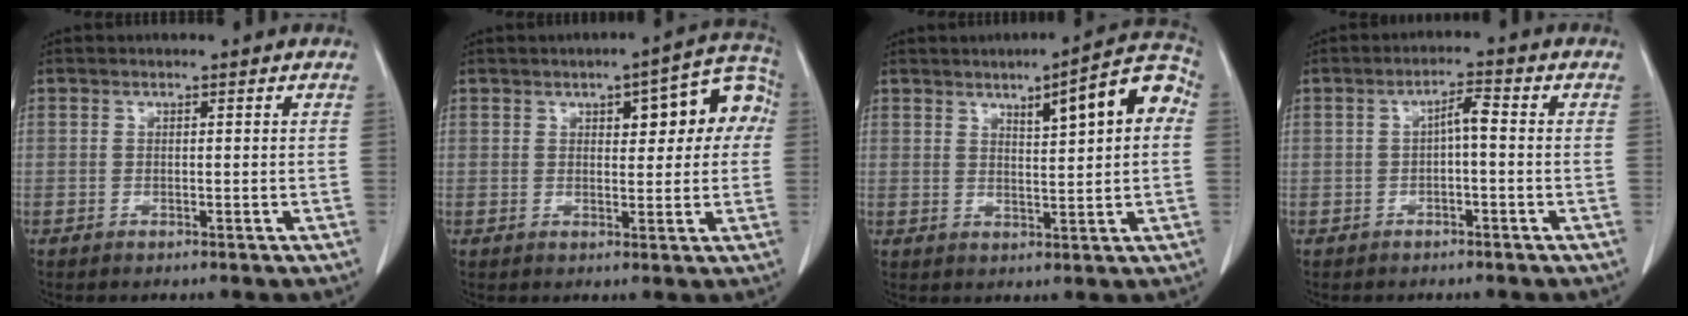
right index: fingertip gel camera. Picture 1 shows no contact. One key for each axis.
{"total": 9.8, "fx": 2.6, "fy": 3.6, "fz": 8.7, "tx": -0.095, "ty": 0.035, "tz": 0.032}
{"total": 9.5, "fx": 2.9, "fy": 1.9, "fz": 8.8, "tx": -0.118, "ty": 0.025, "tz": 0.040}
{"total": 2.8, "fx": -0.1, "fy": 0.7, "fz": 2.8, "tx": -0.049, "ty": 0.014, "tz": 0.002}